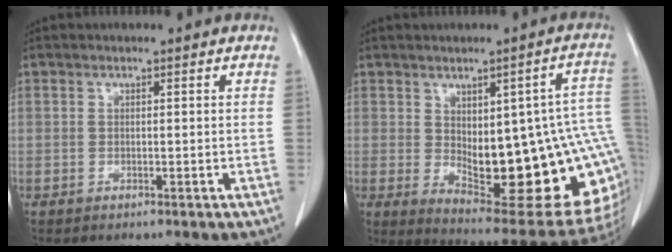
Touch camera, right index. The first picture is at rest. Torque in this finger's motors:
{"motor_torque": [1.97, -0.16, 0.54, 0.11]}